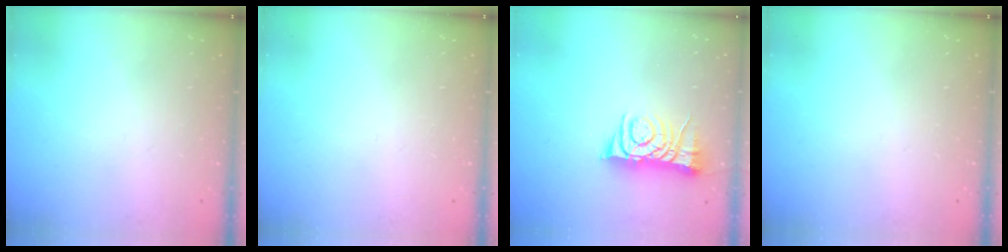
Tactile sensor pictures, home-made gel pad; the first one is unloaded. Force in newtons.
{"total": 0.0}
{"total": 6.9, "press": 6.9, "slide": 0.9}
{"total": 0.0}